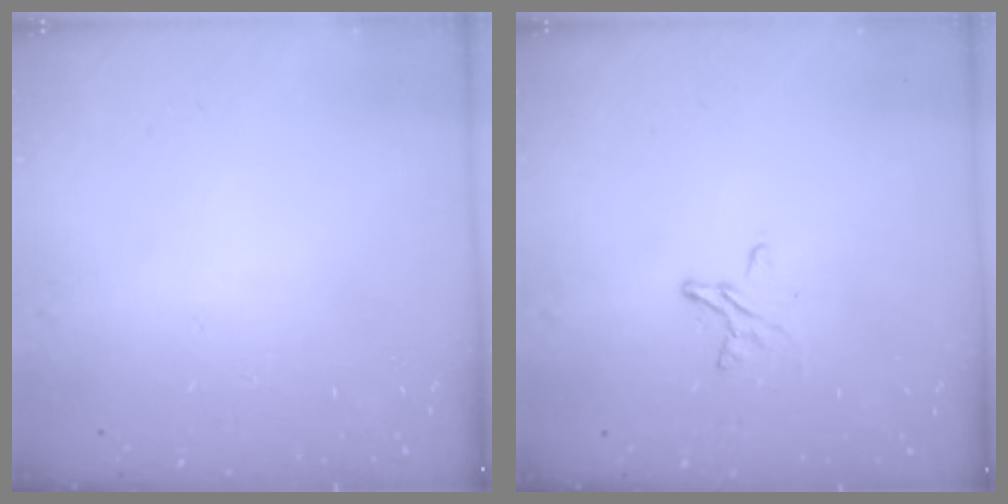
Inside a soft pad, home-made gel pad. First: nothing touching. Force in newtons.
{"total": 4.9, "press": 4.9, "slide": 0.3}